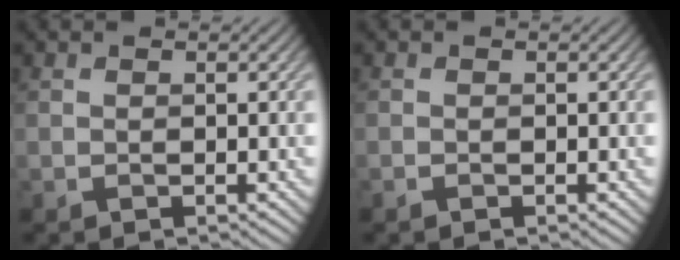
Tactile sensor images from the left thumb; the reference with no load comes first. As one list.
[{"total": 0.0}]